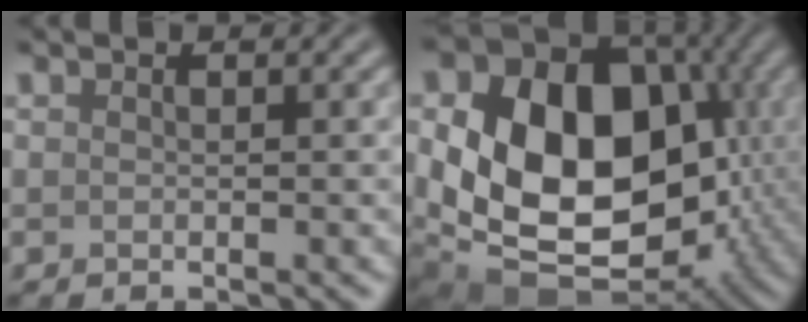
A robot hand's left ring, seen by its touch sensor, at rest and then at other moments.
{"total": 18.2, "force": [-0.6, 13.4, 12.3], "torque": [-0.189, -0.012, -0.005]}